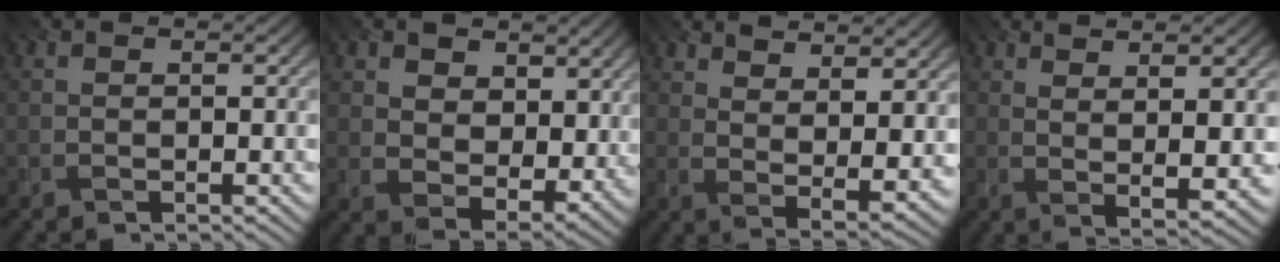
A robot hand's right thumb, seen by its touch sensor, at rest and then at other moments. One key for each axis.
{"total": 8.9, "fx": 4.6, "fy": 5.8, "fz": 4.9, "tx": -0.112, "ty": -0.006, "tz": 0.064}
{"total": 10.2, "fx": 7.1, "fy": 3.2, "fz": 6.6, "tx": -0.117, "ty": -0.003, "tz": 0.106}
{"total": 7.3, "fx": 3.9, "fy": 1.3, "fz": 6.1, "tx": -0.090, "ty": 0.006, "tz": 0.057}